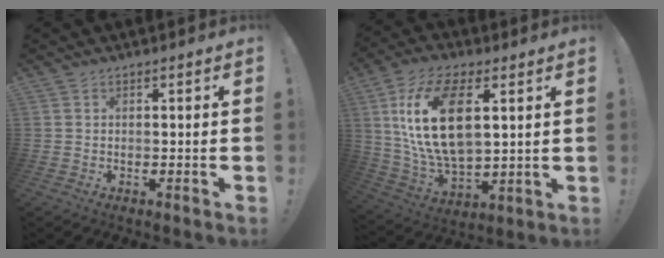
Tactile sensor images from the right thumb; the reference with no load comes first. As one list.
[{"total": 20.2, "force": [6.1, 10.8, 16.0], "torque": [-0.317, -0.018, 0.105]}]